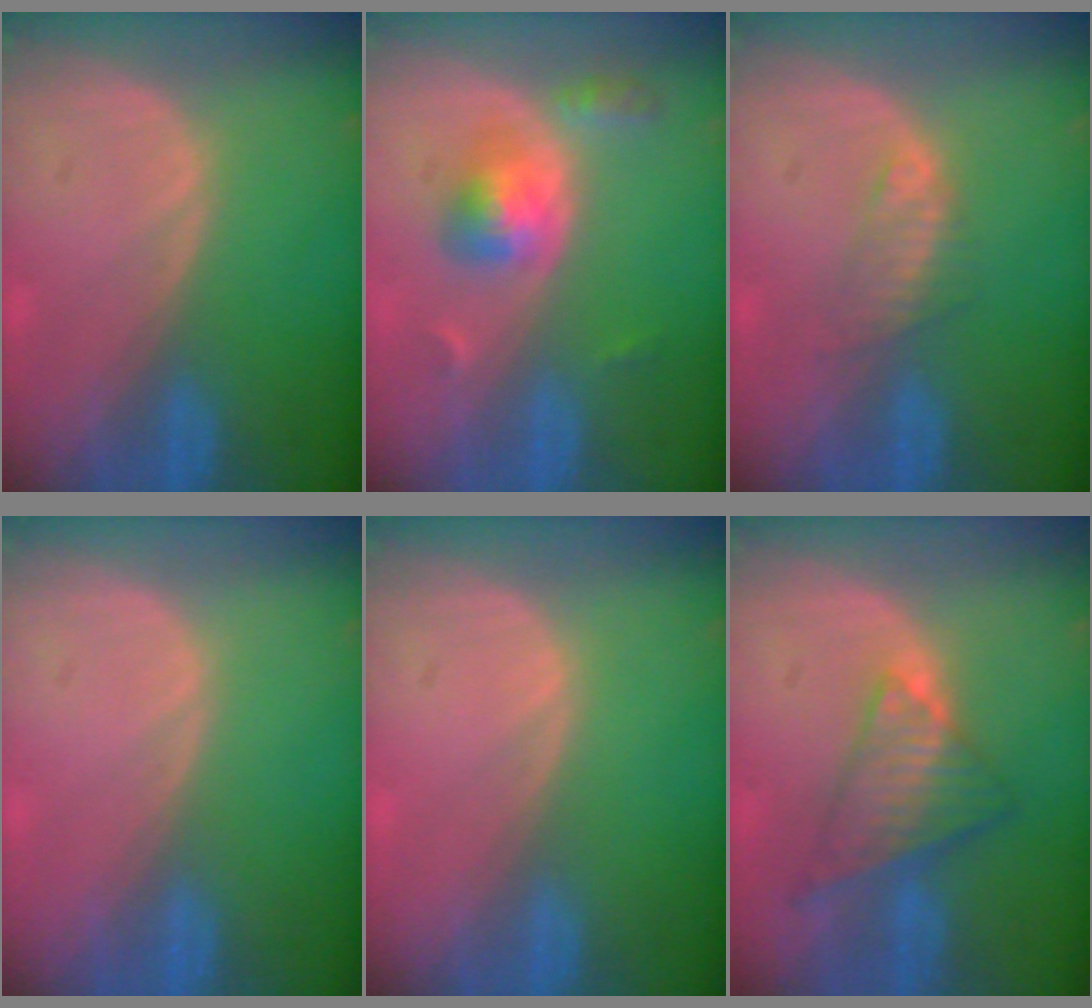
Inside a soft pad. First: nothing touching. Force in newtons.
{"total": 5.1, "press": 4.8, "slide": 1.6}
{"total": 2.5, "press": 2.4, "slide": 0.3}
{"total": 0.0}
{"total": 0.0}
{"total": 7.5, "press": 6.5, "slide": 3.8}